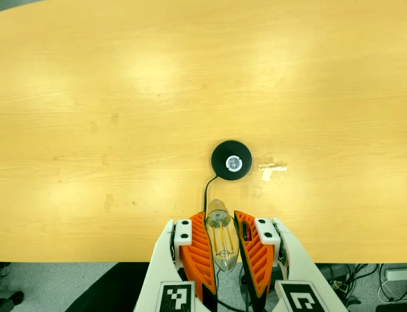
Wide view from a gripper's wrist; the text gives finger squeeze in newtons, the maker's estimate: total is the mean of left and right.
{"total": 21.5, "left": 22.7, "right": 20.4}